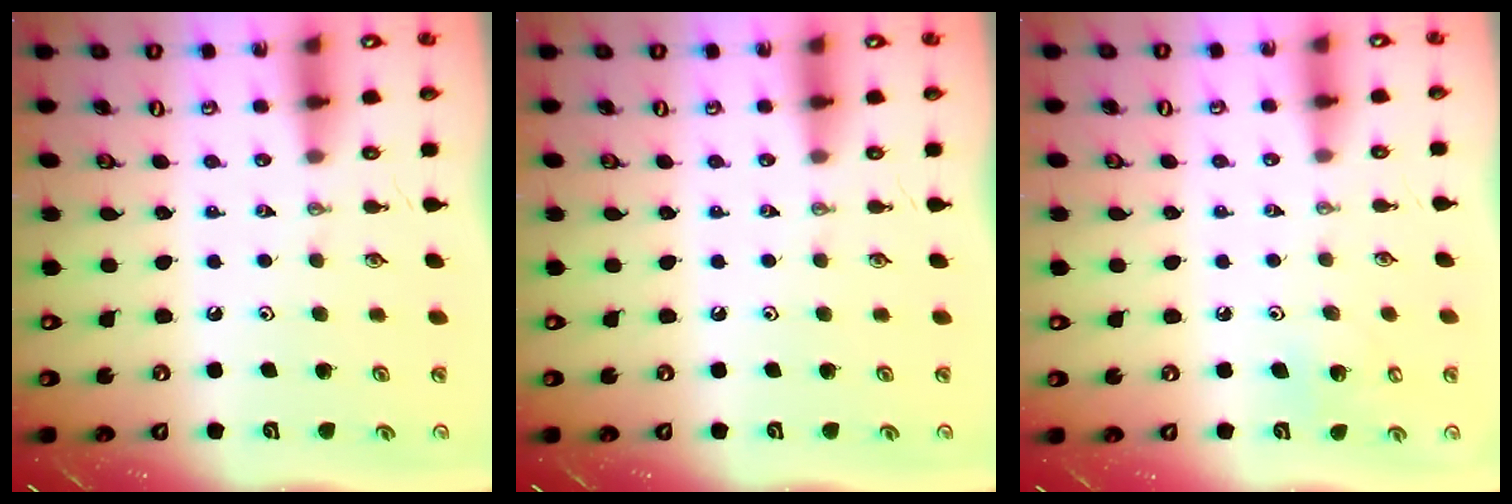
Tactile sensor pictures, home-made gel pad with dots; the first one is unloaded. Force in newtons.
{"total": 0.0}
{"total": 5.0, "press": 5.0, "slide": 0.3}